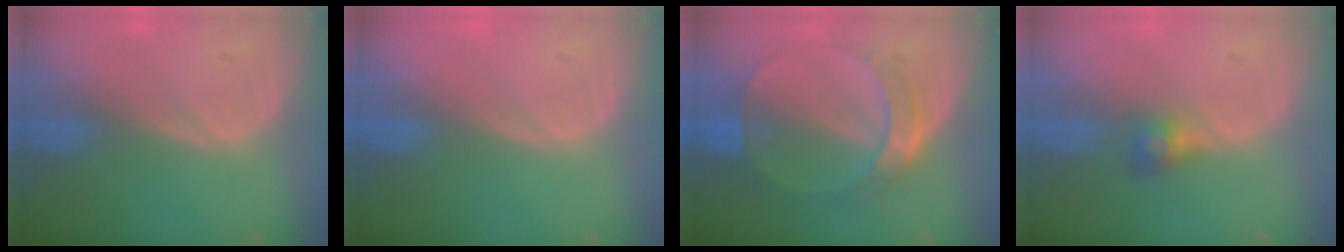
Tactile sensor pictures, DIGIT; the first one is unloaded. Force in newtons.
{"total": 0.0}
{"total": 7.1, "press": 6.3, "slide": 3.2}
{"total": 2.8, "press": 2.6, "slide": 0.9}